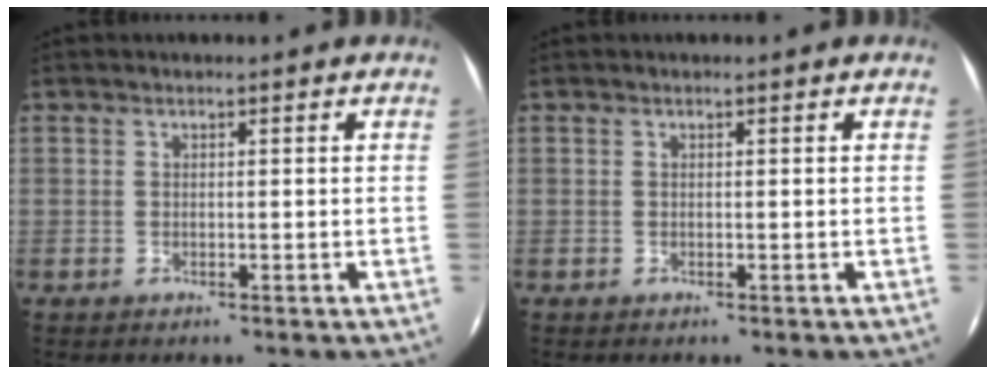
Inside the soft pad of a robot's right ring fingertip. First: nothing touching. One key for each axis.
{"total": 0.0}